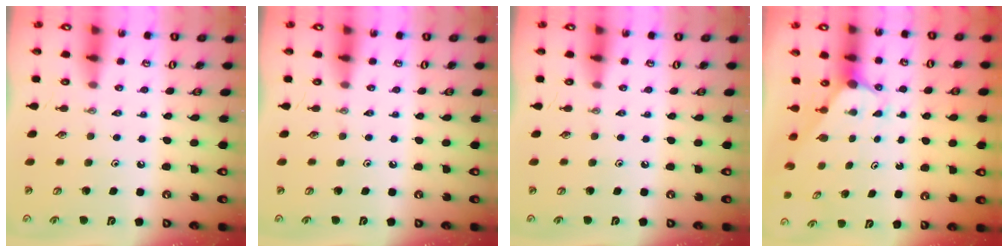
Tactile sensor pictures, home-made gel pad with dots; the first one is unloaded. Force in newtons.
{"total": 0.0}
{"total": 0.0}
{"total": 2.6, "press": 2.6, "slide": 0.1}